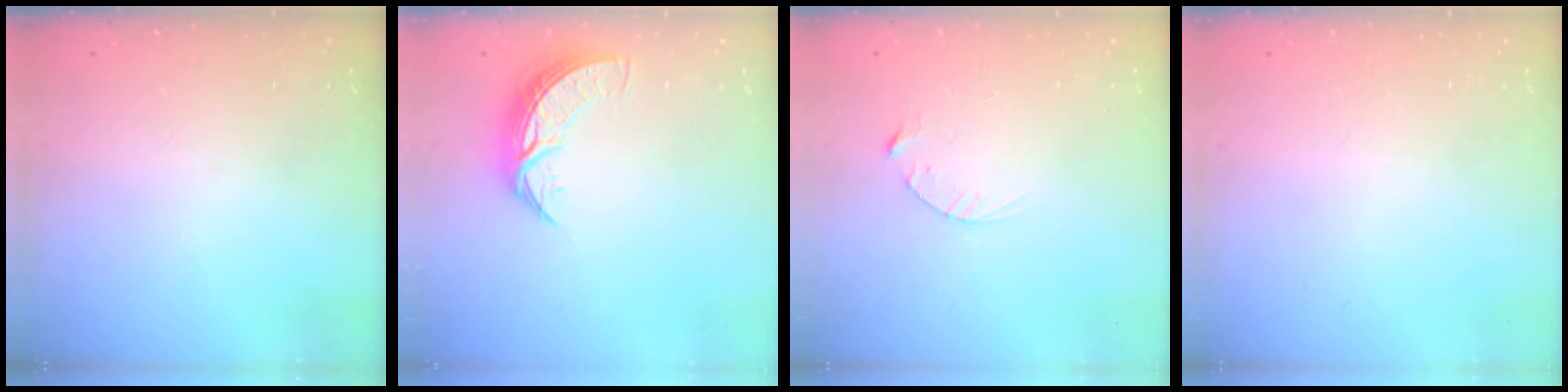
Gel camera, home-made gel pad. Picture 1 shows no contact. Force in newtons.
{"total": 8.5, "press": 8.4, "slide": 0.6}
{"total": 2.5, "press": 2.5, "slide": 0.4}
{"total": 0.0}